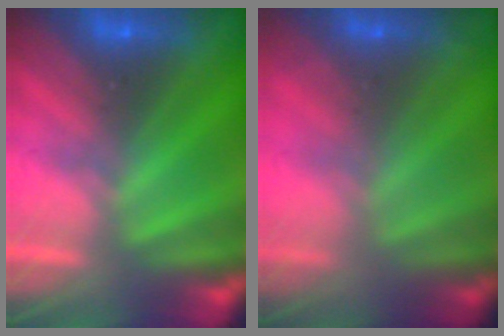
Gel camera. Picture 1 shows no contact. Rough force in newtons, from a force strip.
{"total": 1.5}